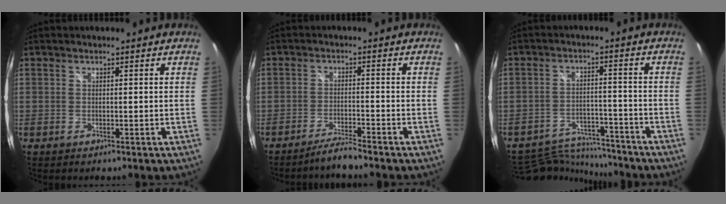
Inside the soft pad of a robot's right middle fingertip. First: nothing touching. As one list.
[{"total": 3.7, "force": [-3.5, -0.6, 1.1], "torque": [-0.040, -0.001, -0.068]}, {"total": 11.3, "force": [-10.8, 2.8, 1.8], "torque": [-0.053, 0.010, -0.165]}]